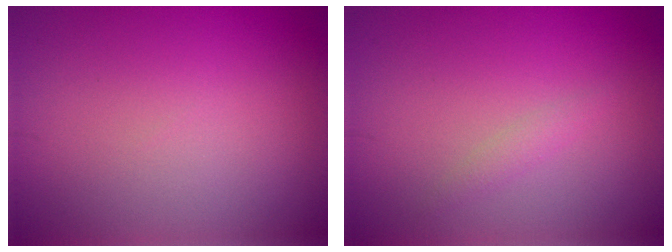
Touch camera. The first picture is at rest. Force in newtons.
{"total": 1.0, "press": 1.0, "slide": 0.0}